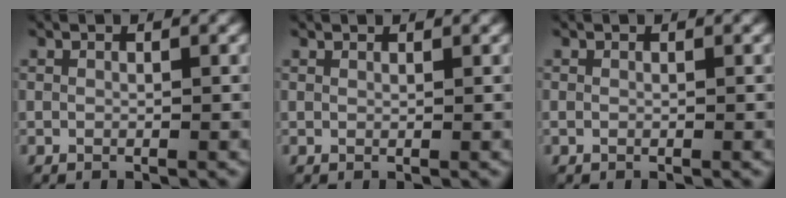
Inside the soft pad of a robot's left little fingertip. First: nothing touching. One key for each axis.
{"total": 0.6, "fx": 0.6, "fy": 0.0, "fz": 0.1, "tx": -0.002, "ty": -0.002, "tz": 0.009}
{"total": 0.0}